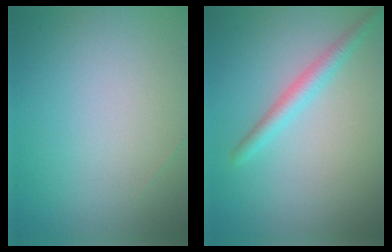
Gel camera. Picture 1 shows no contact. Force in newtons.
{"total": 2.2, "press": 2.2, "slide": 0.0}